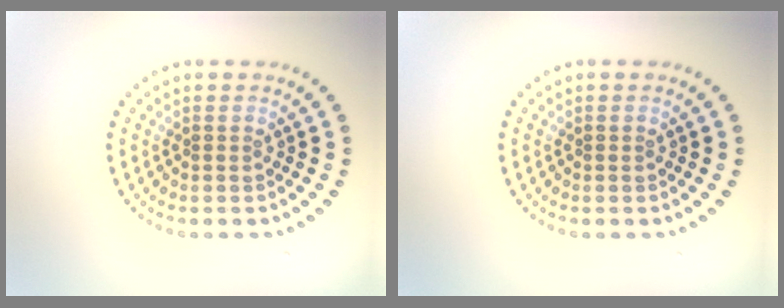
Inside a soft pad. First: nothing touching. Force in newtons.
{"total": 0.0}